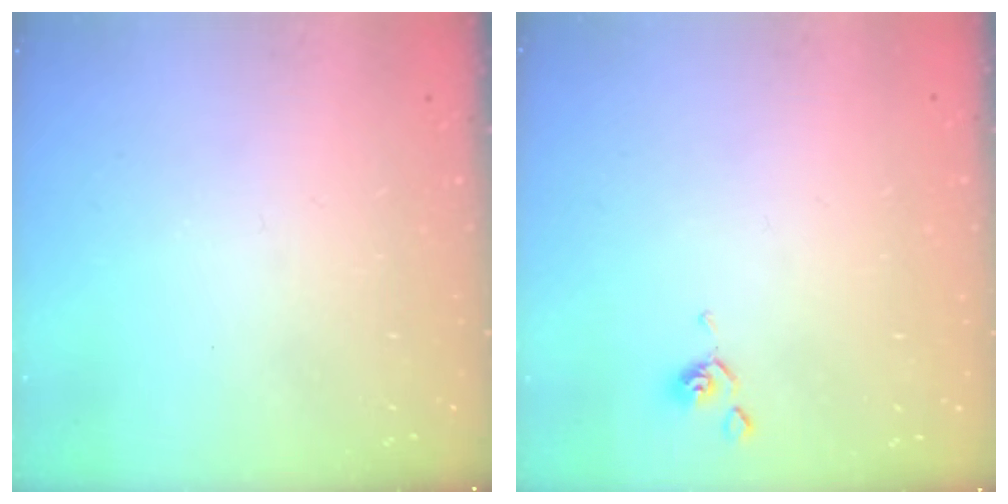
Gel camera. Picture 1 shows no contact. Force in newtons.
{"total": 1.8, "press": 1.8, "slide": 0.1}